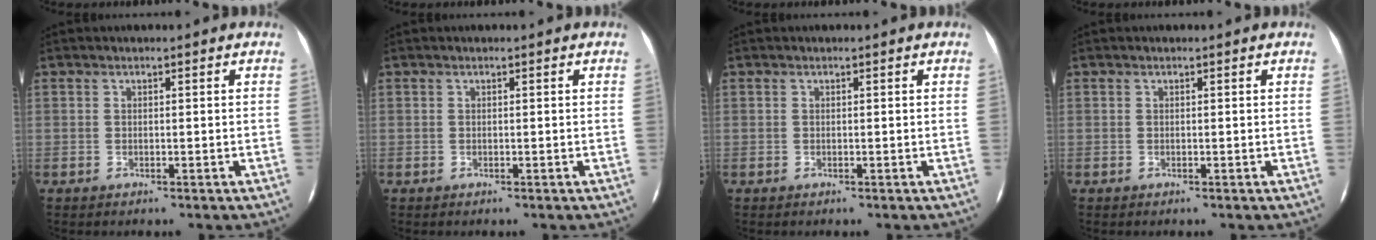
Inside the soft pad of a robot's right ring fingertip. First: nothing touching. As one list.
[{"total": 0.0}, {"total": 0.0}, {"total": 0.0}]